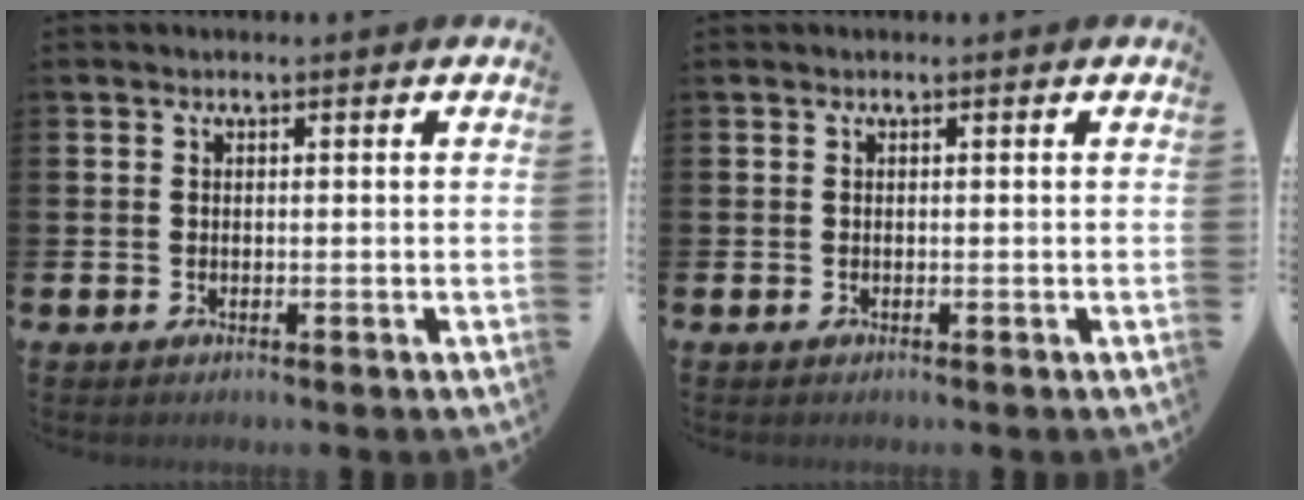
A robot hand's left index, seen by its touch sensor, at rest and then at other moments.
{"total": 0.0}